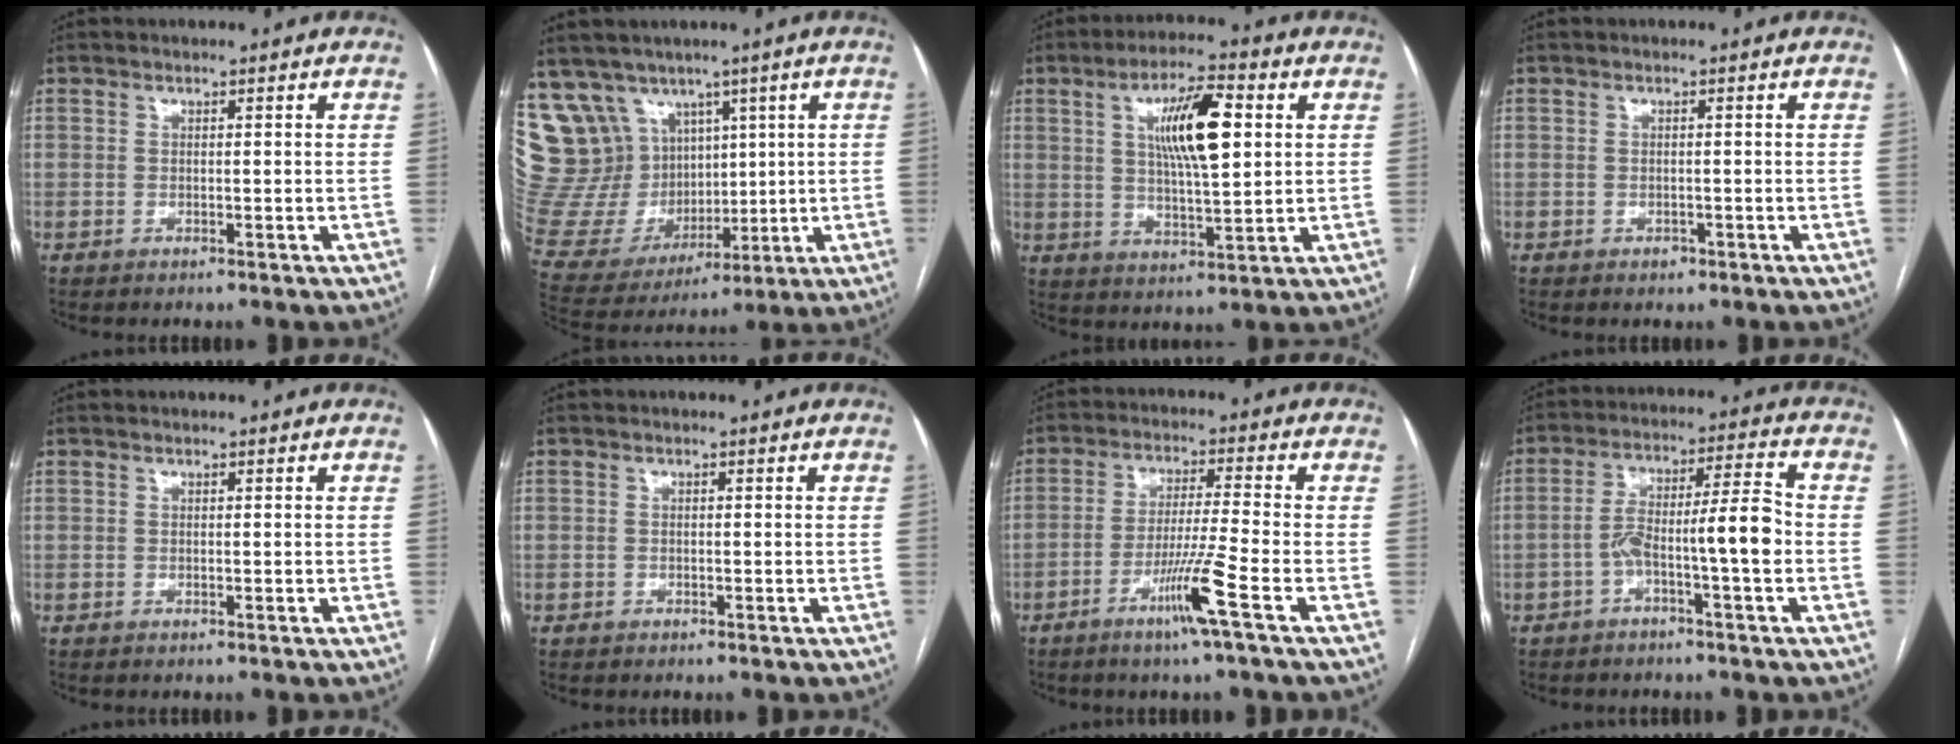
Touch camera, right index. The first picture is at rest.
{"total": 20.2, "force": [9.9, 15.6, 8.1], "torque": [-0.202, 0.064, 0.218]}
{"total": 11.4, "force": [3.0, 2.4, 10.7], "torque": [-0.189, 0.010, 0.052]}
{"total": 1.0, "force": [-0.6, 0.8, 0.3], "torque": [-0.005, 0.002, -0.006]}
{"total": 0.0}
{"total": 0.7, "force": [-0.4, 0.6, 0.0], "torque": [-0.003, 0.005, -0.008]}
{"total": 8.0, "force": [-4.0, -1.5, 6.8], "torque": [-0.127, -0.014, -0.080]}
{"total": 8.8, "force": [-2.6, 0.3, 8.4], "torque": [-0.144, 0.031, -0.044]}